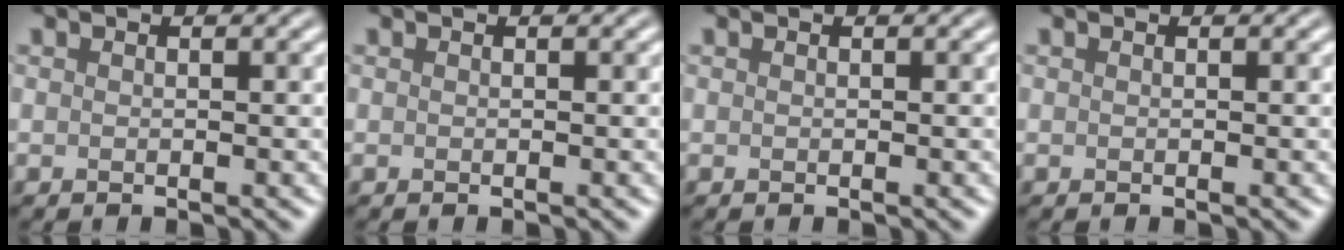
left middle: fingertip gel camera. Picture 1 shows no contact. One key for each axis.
{"total": 0.0}
{"total": 0.0}
{"total": 0.0}